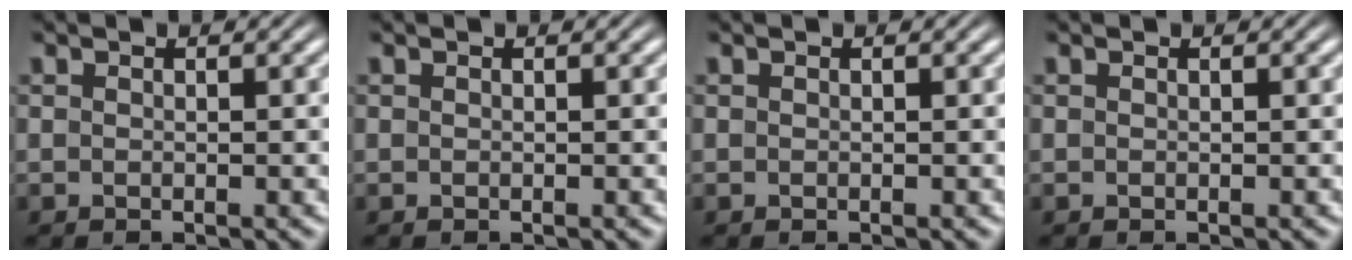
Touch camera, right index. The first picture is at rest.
{"total": 0.0}
{"total": 0.0}
{"total": 0.0}